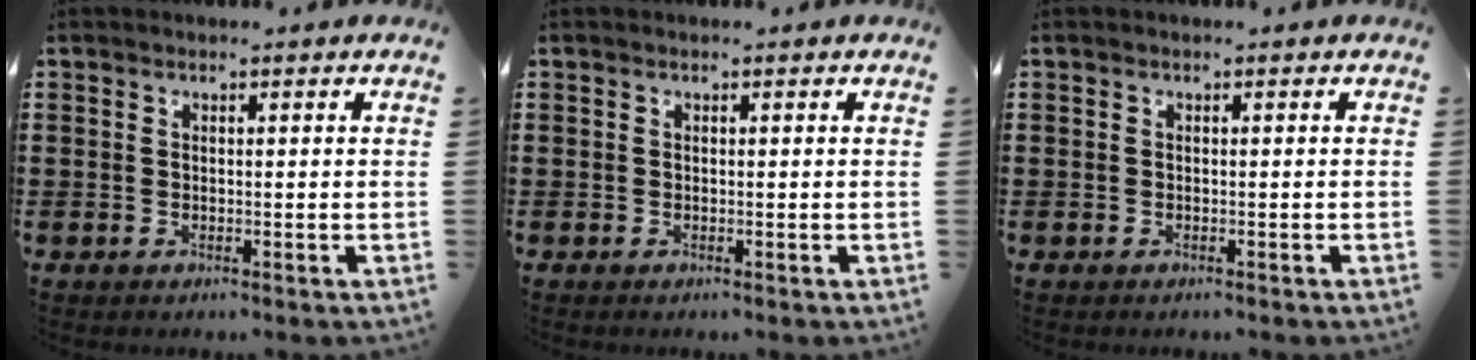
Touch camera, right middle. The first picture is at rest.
{"total": 0.0}
{"total": 0.0}